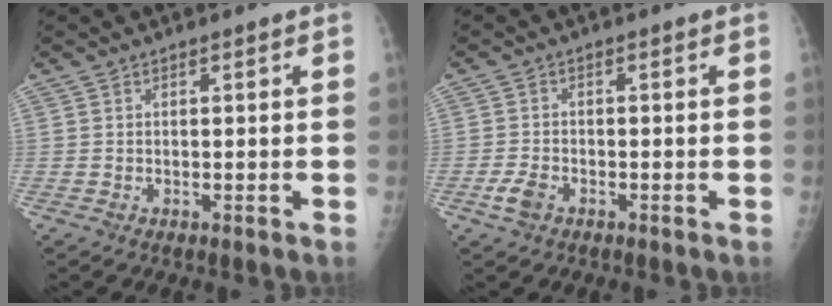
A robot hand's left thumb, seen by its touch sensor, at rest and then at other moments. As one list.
[{"total": 3.1, "force": [-1.6, 1.9, 1.9], "torque": [-0.042, 0.003, -0.030]}]